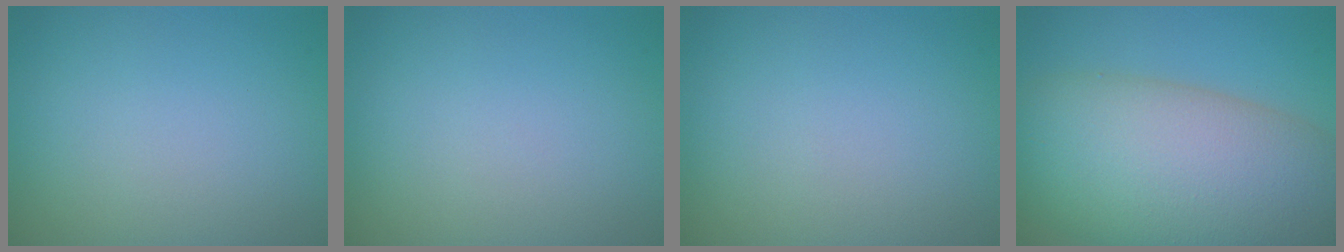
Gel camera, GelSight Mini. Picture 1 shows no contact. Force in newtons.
{"total": 0.0}
{"total": 0.0}
{"total": 14.4, "press": 14.3, "slide": 0.8}